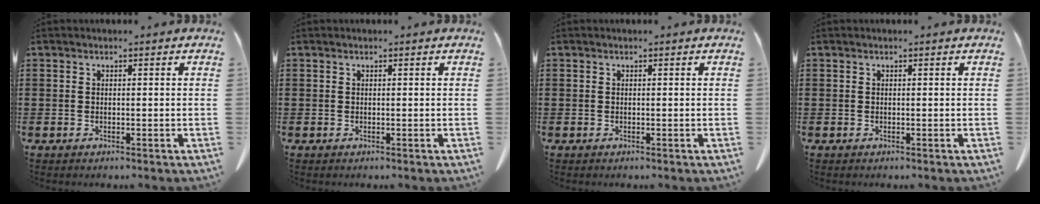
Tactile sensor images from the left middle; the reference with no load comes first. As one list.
[{"total": 0.0}, {"total": 0.0}, {"total": 0.0}]